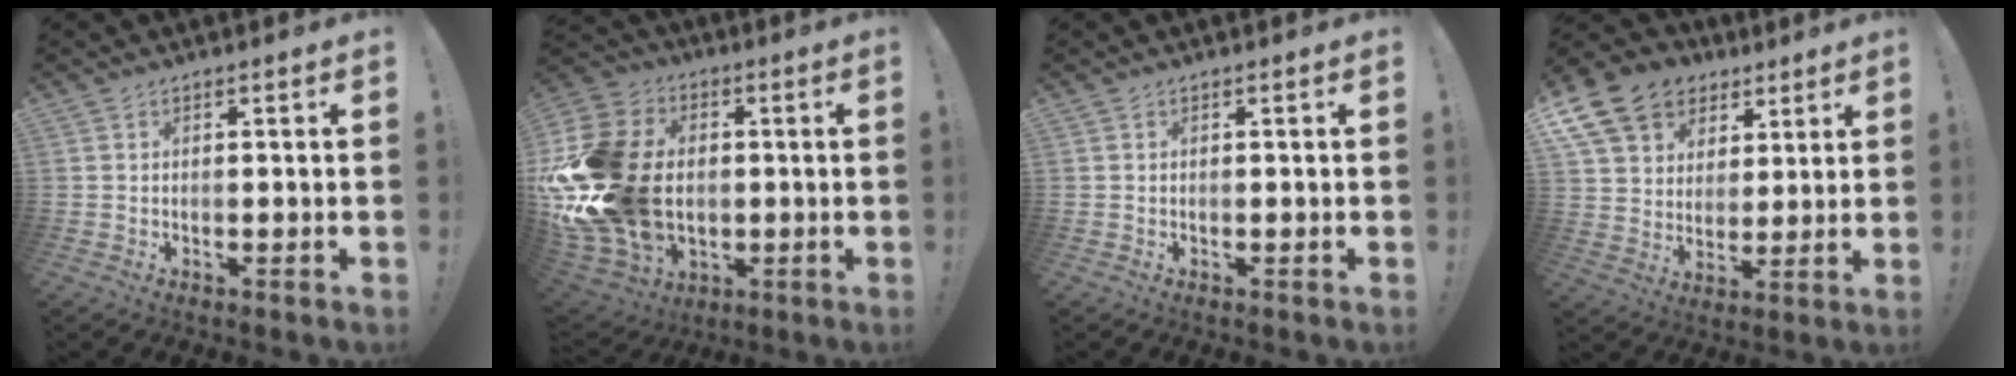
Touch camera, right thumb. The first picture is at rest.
{"total": 29.5, "force": [-2.0, 21.2, 20.4], "torque": [-0.392, 0.012, 0.001]}
{"total": 0.0}
{"total": 15.6, "force": [8.5, 11.4, 6.4], "torque": [-0.097, -0.051, 0.169]}